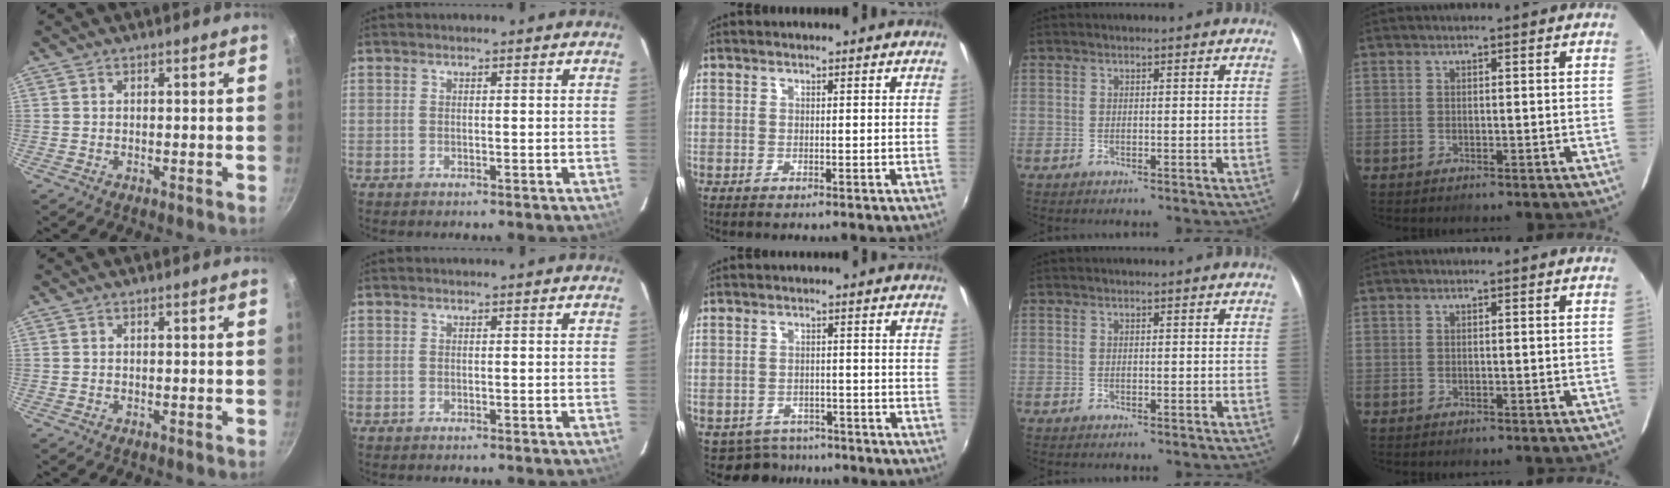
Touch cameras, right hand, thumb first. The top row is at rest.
{"middle": {"total": 5.6, "force": [-4.5, 3.2, 0.5], "torque": [-0.020, 0.002, -0.067]}}